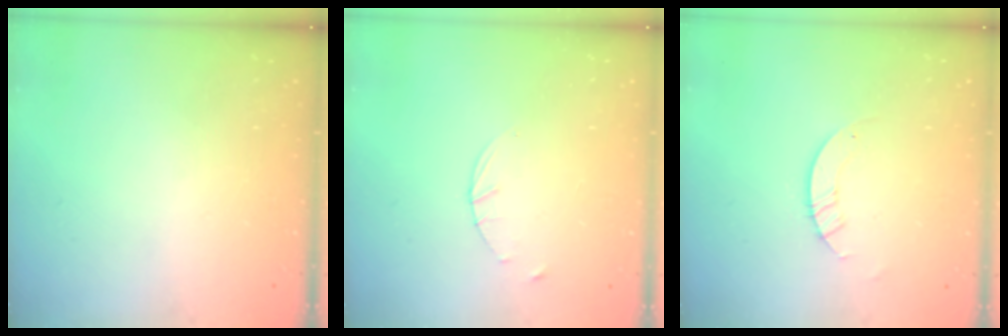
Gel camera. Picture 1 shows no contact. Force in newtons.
{"total": 1.6, "press": 1.6, "slide": 0.2}
{"total": 2.8, "press": 2.8, "slide": 0.2}